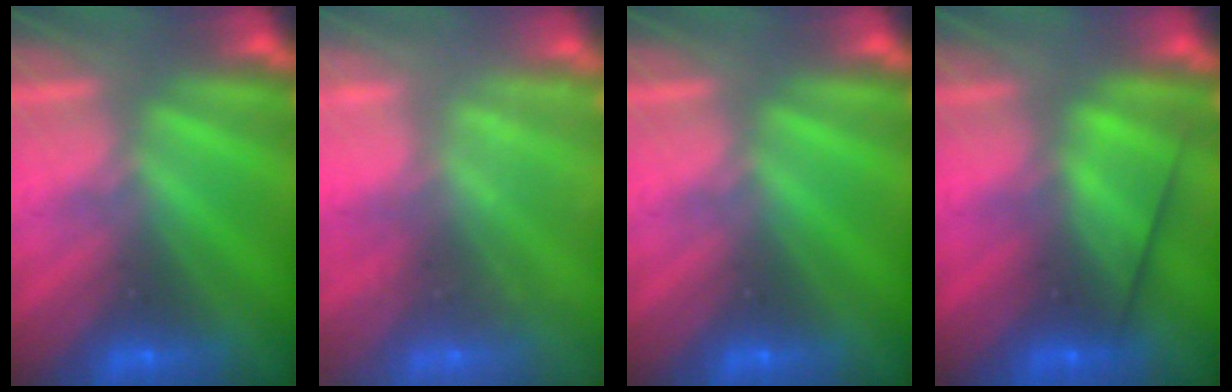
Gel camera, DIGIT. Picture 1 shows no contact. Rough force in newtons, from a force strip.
{"total": 2.3}
{"total": 0.0}
{"total": 2.7}